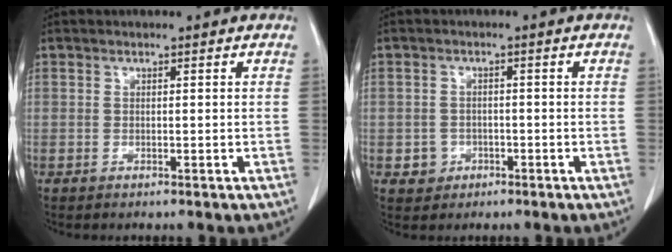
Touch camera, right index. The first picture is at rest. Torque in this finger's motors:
{"motor_torque": [-0.10, -0.04, -0.26, -0.10]}